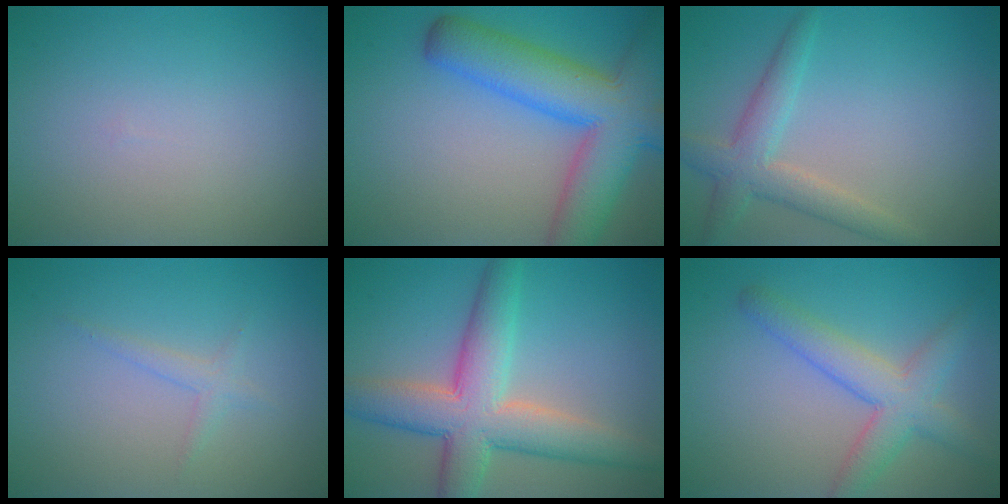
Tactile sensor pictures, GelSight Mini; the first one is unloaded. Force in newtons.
{"total": 9.8, "press": 9.8, "slide": 0.6}
{"total": 3.5, "press": 3.5, "slide": 0.1}
{"total": 1.2, "press": 1.2, "slide": 0.0}
{"total": 7.9, "press": 7.9, "slide": 0.6}
{"total": 4.5, "press": 4.5, "slide": 0.2}